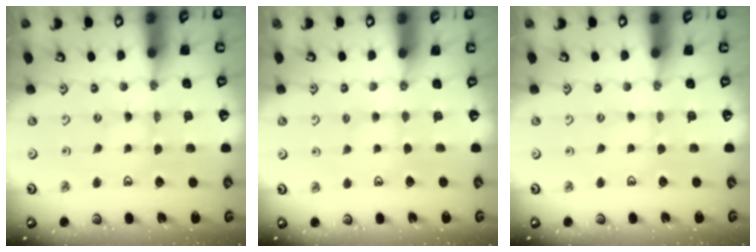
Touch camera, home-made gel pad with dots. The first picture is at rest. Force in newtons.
{"total": 2.4, "press": 2.4, "slide": 0.4}
{"total": 2.1, "press": 2.0, "slide": 0.3}